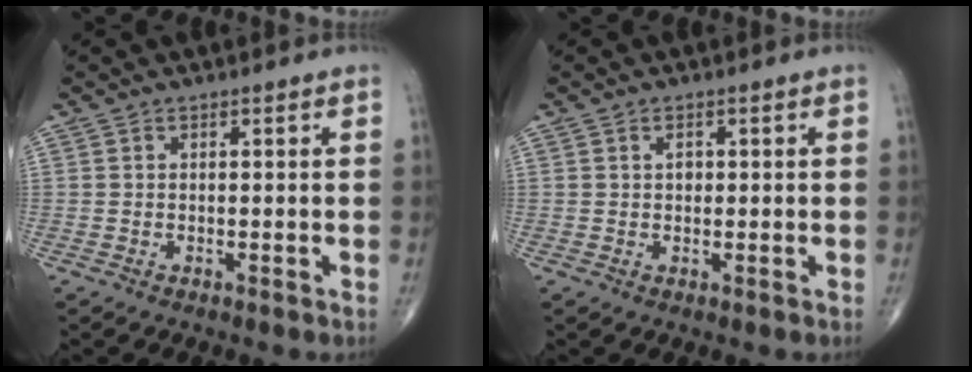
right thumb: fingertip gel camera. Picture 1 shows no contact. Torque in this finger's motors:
{"motor_torque": [-0.27, 0.10, -0.19, -0.33, 0.05]}